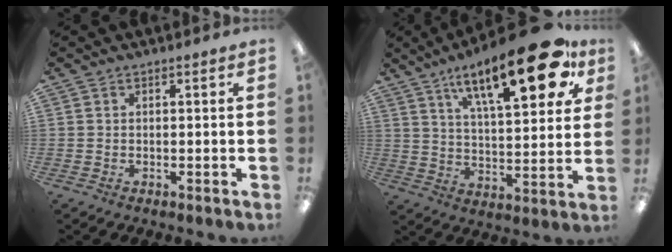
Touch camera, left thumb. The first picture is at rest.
{"total": 23.7, "force": [13.4, 8.0, 17.8], "torque": [-0.267, -0.062, 0.211]}